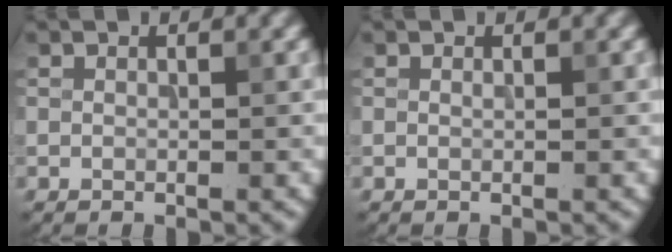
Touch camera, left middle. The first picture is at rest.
{"total": 0.0}